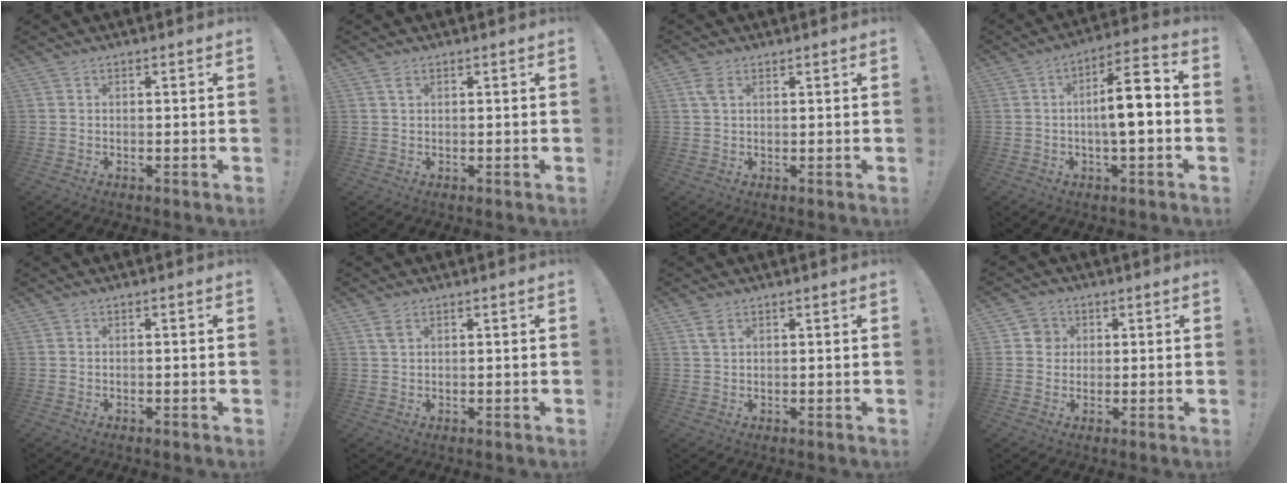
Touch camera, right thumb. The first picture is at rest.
{"total": 1.7, "force": [0.9, 0.8, 1.3], "torque": [-0.025, 0.002, 0.015]}
{"total": 3.1, "force": [1.6, 1.5, 2.2], "torque": [-0.045, 0.002, 0.029]}
{"total": 11.4, "force": [-1.4, 3.0, 10.9], "torque": [-0.178, 0.011, -0.031]}
{"total": 0.0}
{"total": 2.6, "force": [1.5, 1.2, 1.9], "torque": [-0.039, 0.001, 0.027]}
{"total": 2.9, "force": [1.7, 1.3, 2.0], "torque": [-0.042, -0.001, 0.031]}
{"total": 4.4, "force": [0.8, 4.2, 1.0], "torque": [-0.013, 0.008, 0.013]}